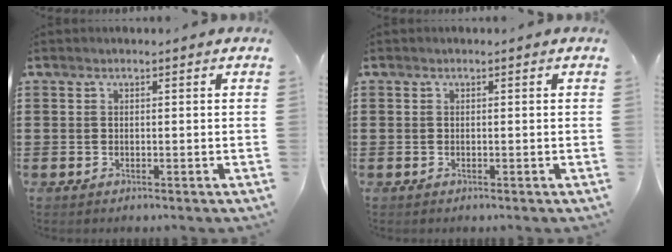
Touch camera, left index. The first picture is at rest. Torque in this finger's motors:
{"motor_torque": [0.00, 0.00, 0.00, 0.01]}